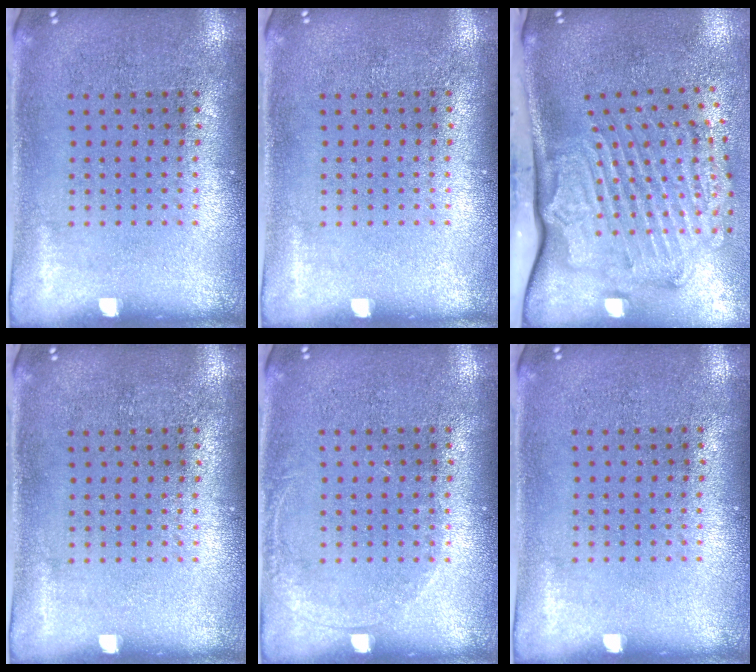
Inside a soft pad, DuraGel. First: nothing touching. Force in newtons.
{"total": 0.0}
{"total": 2.6, "press": 2.2, "slide": 1.4}
{"total": 0.0}
{"total": 0.9, "press": 0.8, "slide": 0.2}
{"total": 0.0}